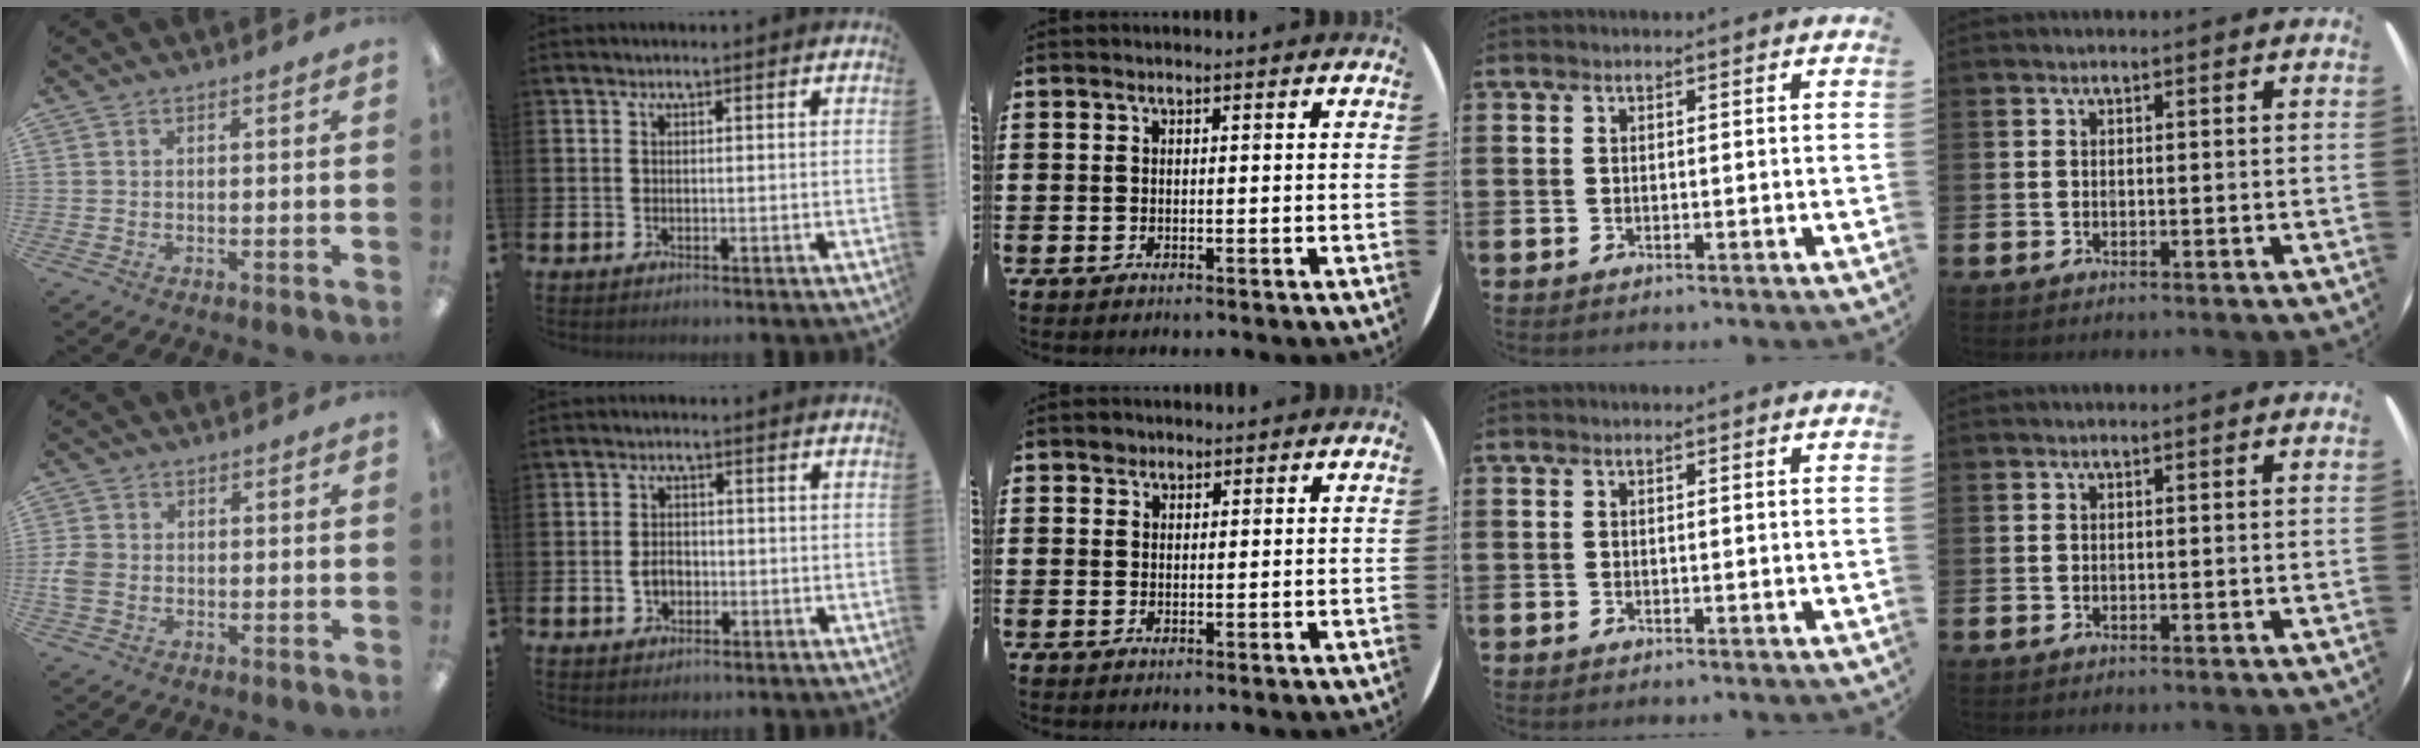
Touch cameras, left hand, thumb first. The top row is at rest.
{"thumb": {"total": 3.8, "force": [-0.5, 3.1, 2.1], "torque": [-0.032, 0.003, -0.010]}, "index": {"total": 2.5, "force": [-0.5, 1.9, 1.5], "torque": [-0.017, 0.000, -0.015]}, "middle": {"total": 1.2, "force": [1.0, 0.6, 0.0], "torque": [0.007, -0.002, 0.019]}}